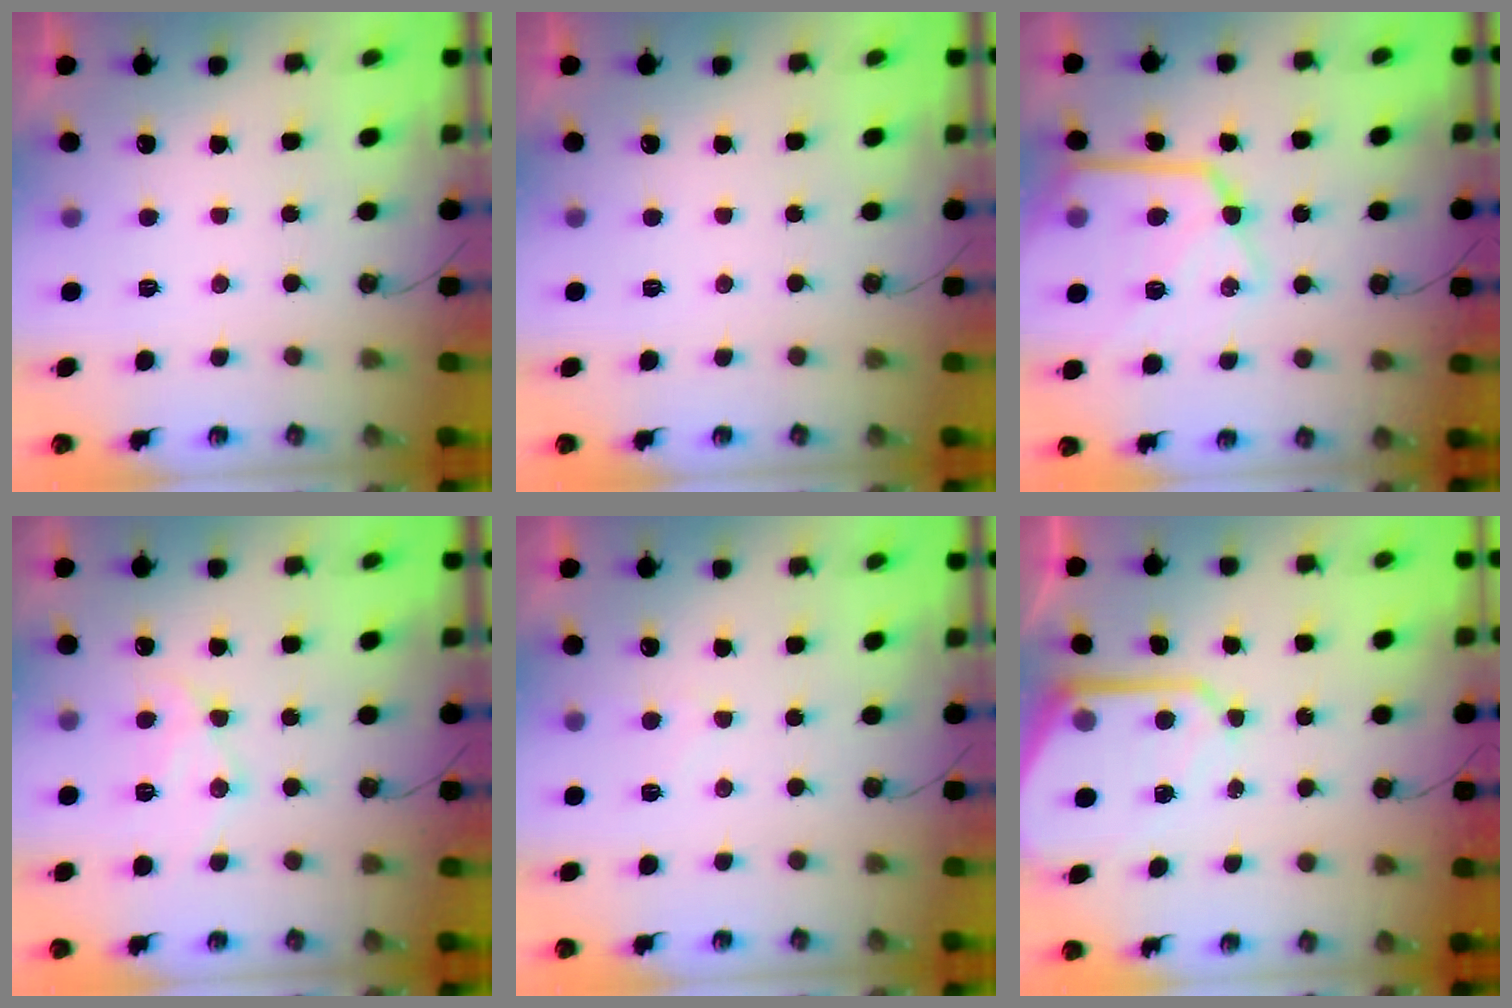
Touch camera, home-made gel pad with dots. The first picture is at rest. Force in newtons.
{"total": 0.0}
{"total": 19.6, "press": 19.5, "slide": 2.0}
{"total": 12.2, "press": 12.1, "slide": 1.0}
{"total": 3.8, "press": 3.8, "slide": 0.5}
{"total": 10.9, "press": 10.9, "slide": 0.9}